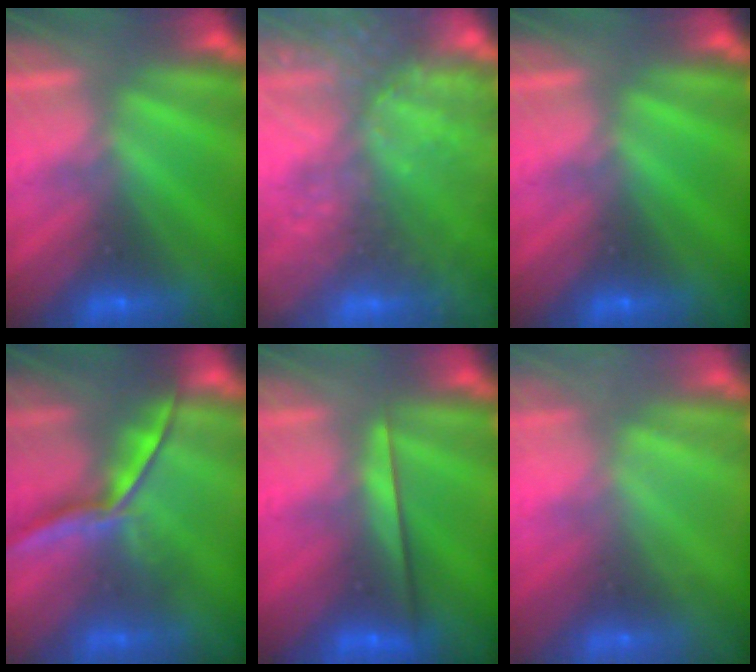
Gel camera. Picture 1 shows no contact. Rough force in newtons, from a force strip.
{"total": 6.5}
{"total": 0.0}
{"total": 1.4}
{"total": 2.3}
{"total": 2.2}